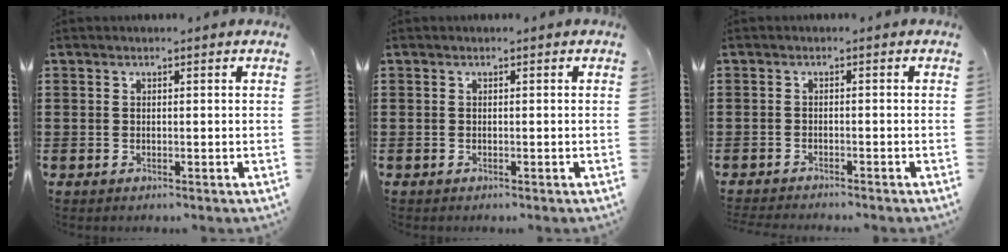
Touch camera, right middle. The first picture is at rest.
{"total": 0.0}
{"total": 1.4, "force": [-1.4, -0.1, 0.0], "torque": [-0.005, -0.001, -0.029]}